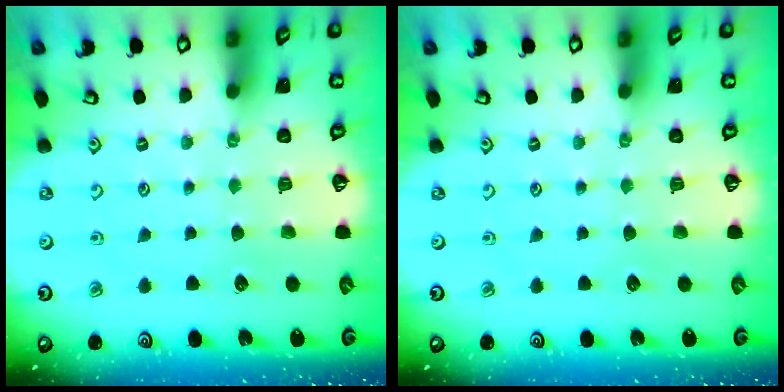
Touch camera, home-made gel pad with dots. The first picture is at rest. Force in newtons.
{"total": 0.0}